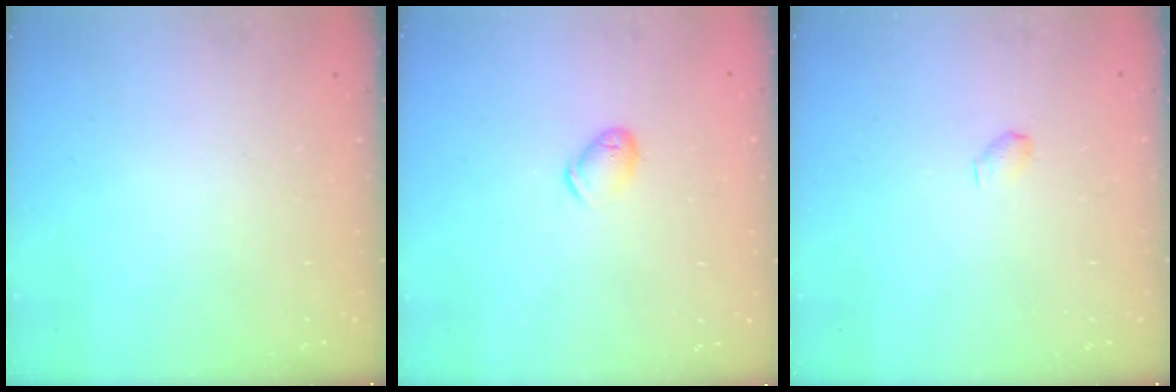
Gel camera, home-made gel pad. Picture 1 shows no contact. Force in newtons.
{"total": 5.6, "press": 5.5, "slide": 1.0}
{"total": 2.9, "press": 2.9, "slide": 0.5}